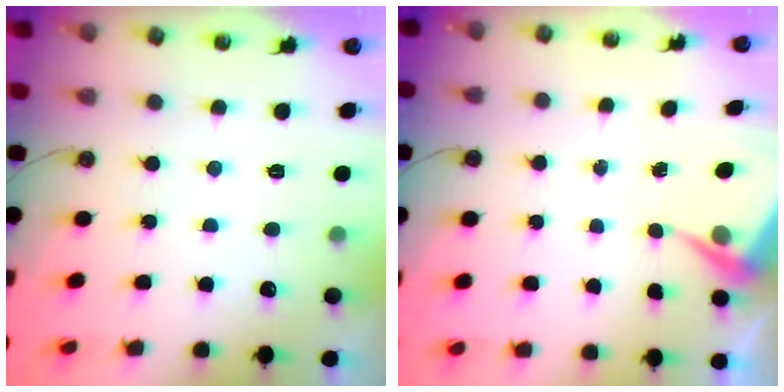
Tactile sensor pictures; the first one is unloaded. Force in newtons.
{"total": 6.0, "press": 6.0, "slide": 0.2}